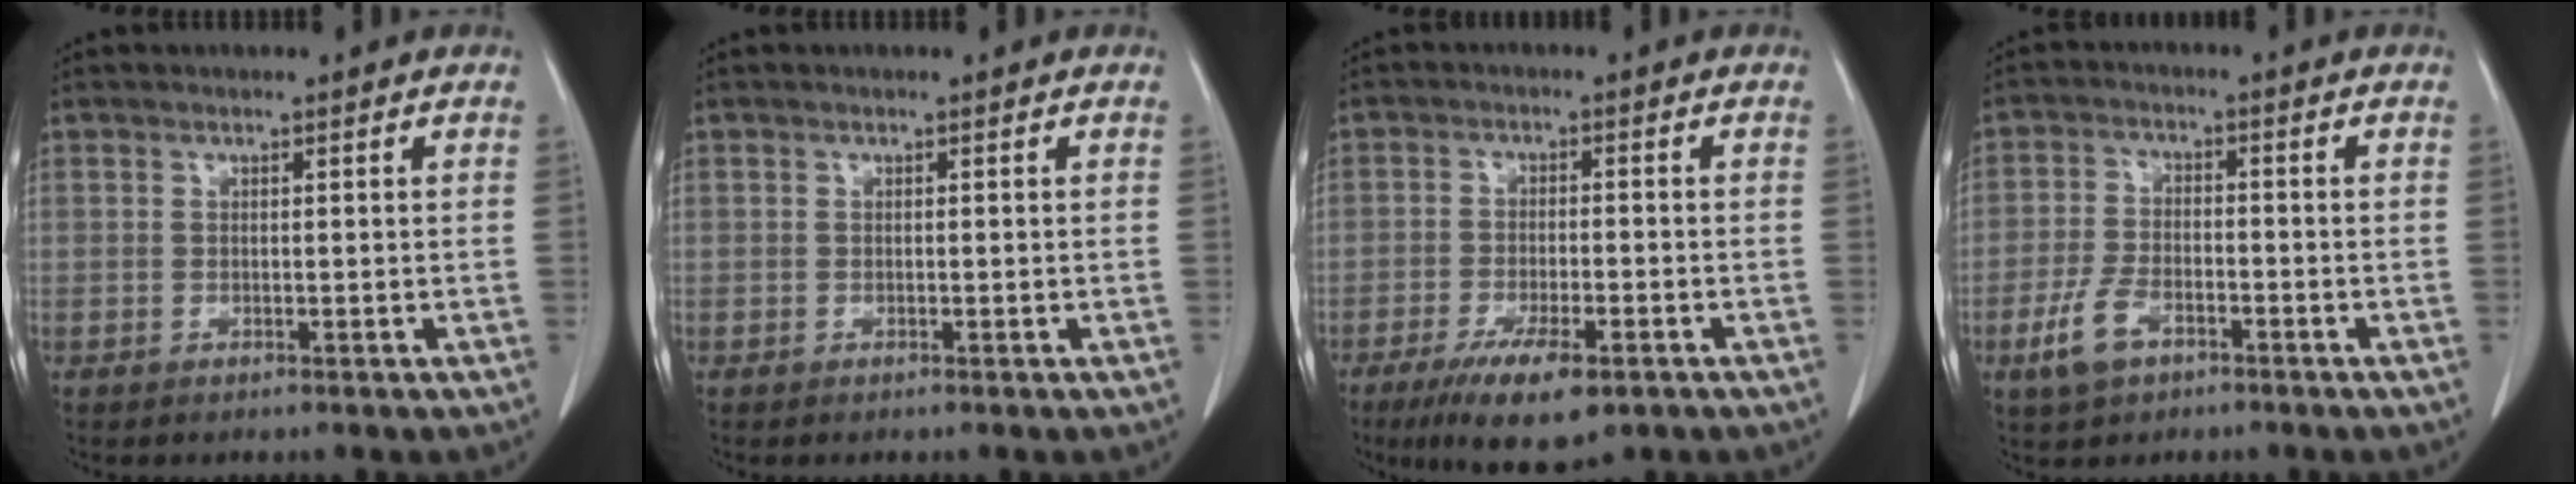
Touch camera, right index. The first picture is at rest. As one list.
[{"total": 0.0}, {"total": 9.1, "force": [-5.4, 2.3, 6.9], "torque": [-0.118, -0.017, -0.084]}, {"total": 5.5, "force": [-3.1, 2.8, 3.6], "torque": [-0.082, -0.001, -0.054]}]